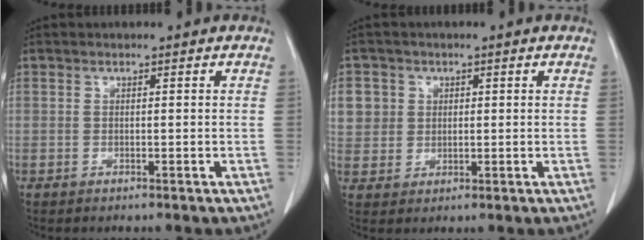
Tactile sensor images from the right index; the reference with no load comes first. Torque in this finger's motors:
{"motor_torque": [0.04, 0.09, 0.06, 0.04]}